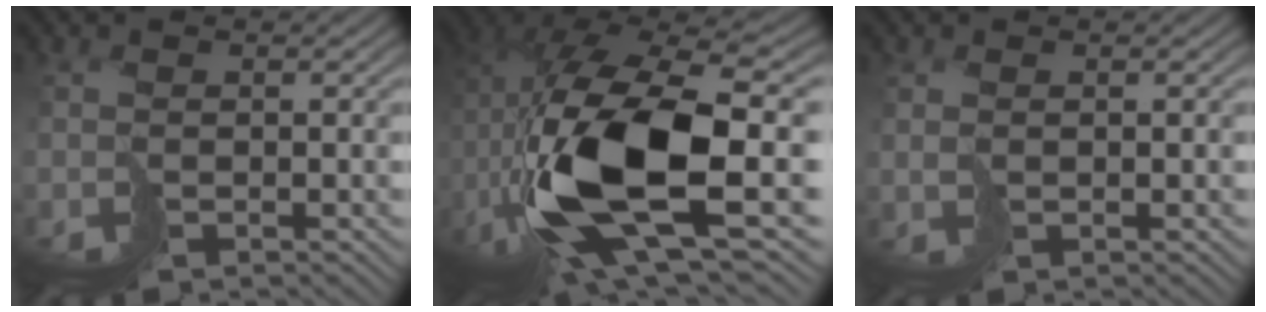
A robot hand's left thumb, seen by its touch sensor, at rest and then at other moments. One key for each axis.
{"total": 18.3, "fx": -0.4, "fy": 10.1, "fz": 15.2, "tx": -0.331, "ty": -0.037, "tz": 0.019}
{"total": 0.9, "fx": 0.7, "fy": 0.4, "fz": 0.4, "tx": -0.008, "ty": -0.003, "tz": 0.022}